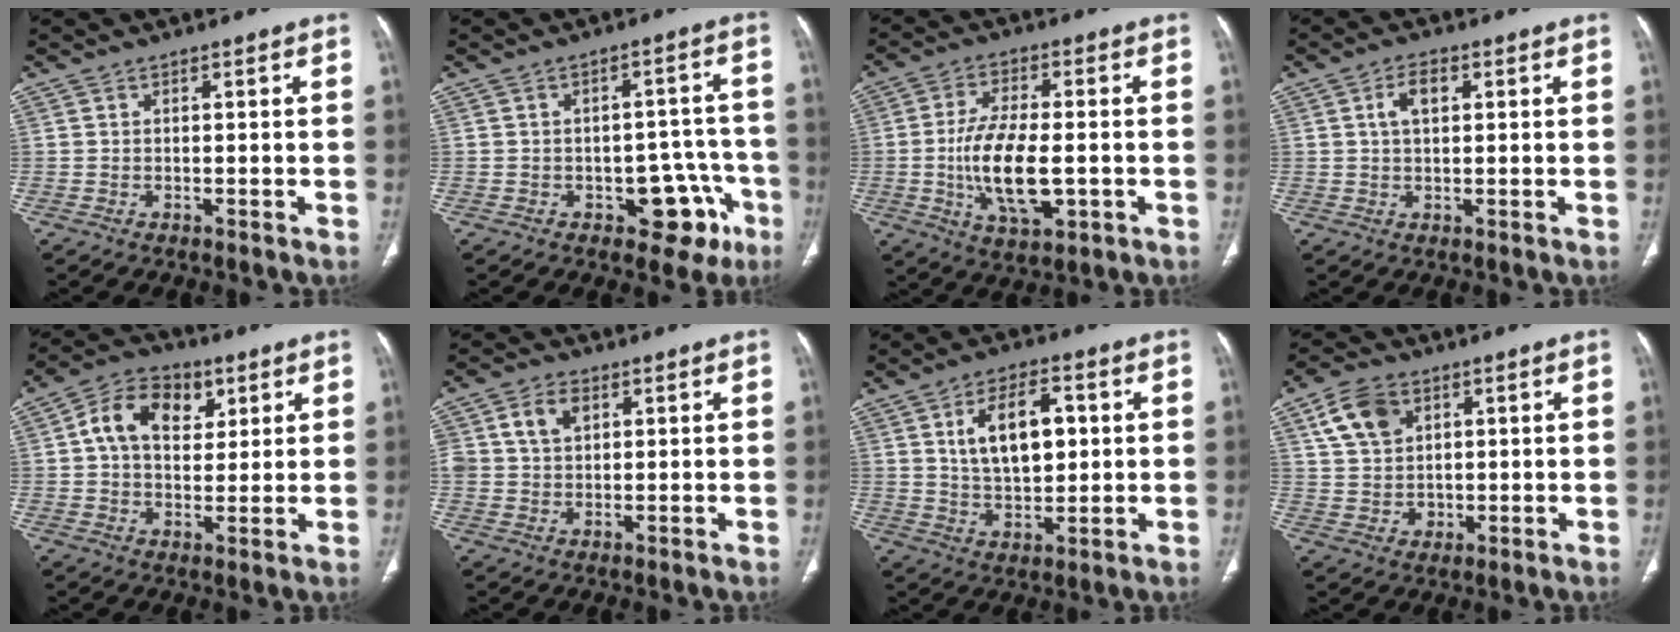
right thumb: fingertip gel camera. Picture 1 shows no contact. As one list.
[{"total": 10.3, "force": [-4.7, 6.3, 6.7], "torque": [-0.033, 0.040, -0.050]}, {"total": 13.1, "force": [-1.9, 6.0, 11.4], "torque": [-0.208, -0.003, -0.029]}, {"total": 4.2, "force": [1.2, 2.3, 3.2], "torque": [-0.057, 0.006, 0.020]}, {"total": 12.3, "force": [3.9, 8.6, 7.9], "torque": [-0.101, 0.003, 0.059]}, {"total": 5.9, "force": [2.0, 4.3, 3.4], "torque": [-0.045, -0.001, 0.039]}, {"total": 11.8, "force": [2.7, 6.7, 9.4], "torque": [-0.132, -0.004, 0.048]}, {"total": 9.5, "force": [3.7, 7.3, 4.9], "torque": [-0.071, -0.009, 0.076]}]